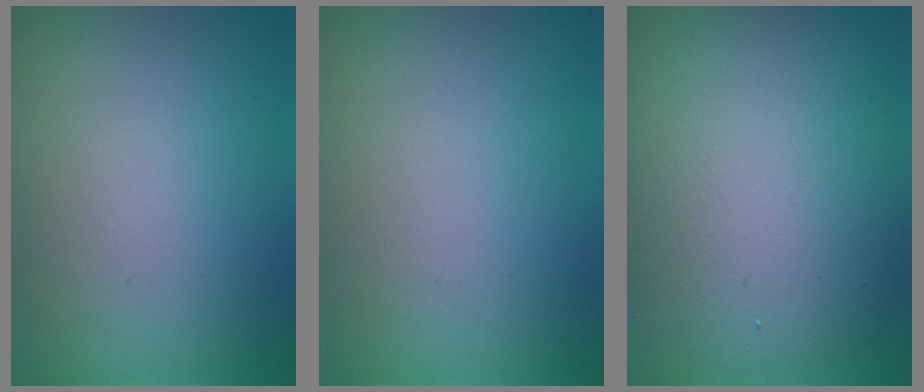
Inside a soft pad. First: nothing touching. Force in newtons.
{"total": 0.0}
{"total": 10.9, "press": 10.9, "slide": 0.6}